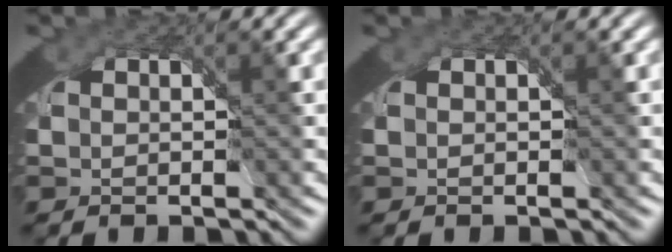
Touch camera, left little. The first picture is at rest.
{"total": 0.0}